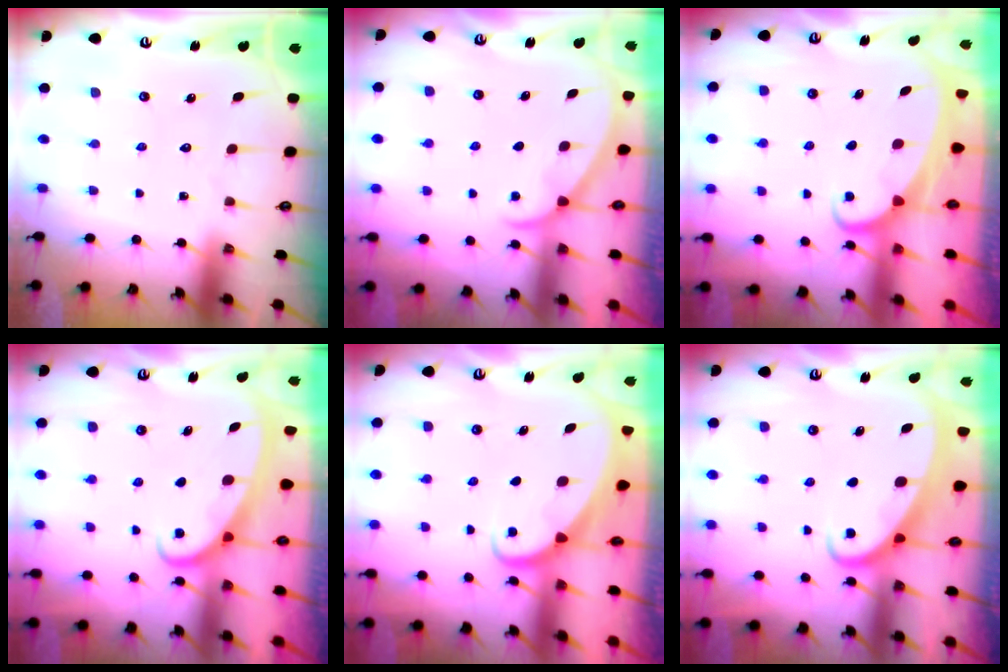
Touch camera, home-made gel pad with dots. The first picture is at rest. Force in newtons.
{"total": 2.1, "press": 2.0, "slide": 0.3}
{"total": 1.8, "press": 1.8, "slide": 0.1}
{"total": 2.8, "press": 2.8, "slide": 0.4}
{"total": 2.0, "press": 2.0, "slide": 0.3}
{"total": 2.6, "press": 2.6, "slide": 0.3}